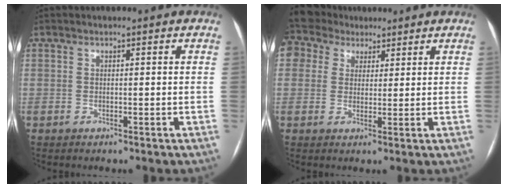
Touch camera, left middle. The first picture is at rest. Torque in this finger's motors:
{"motor_torque": [0.61, -0.46, 1.06, 0.21]}